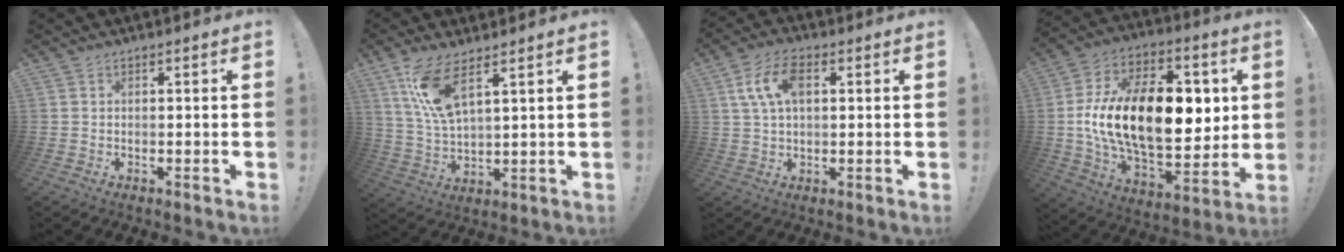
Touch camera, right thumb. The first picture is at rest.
{"total": 10.6, "force": [6.4, 2.9, 7.9], "torque": [-0.168, -0.028, 0.119]}
{"total": 10.0, "force": [2.8, 5.7, 7.7], "torque": [-0.142, 0.006, 0.052]}
{"total": 26.0, "force": [1.9, 14.6, 21.4], "torque": [-0.373, -0.012, 0.038]}